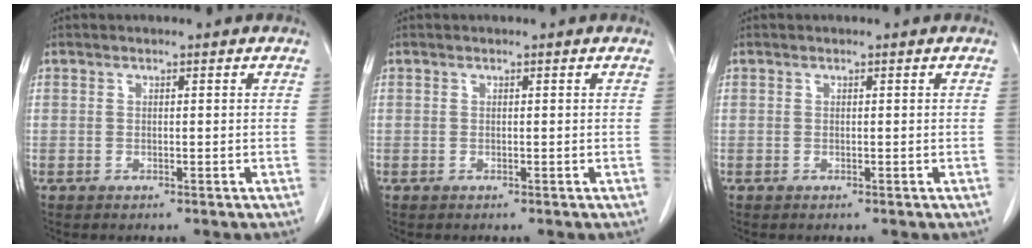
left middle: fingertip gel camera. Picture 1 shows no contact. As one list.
[{"total": 0.0}, {"total": 0.0}]